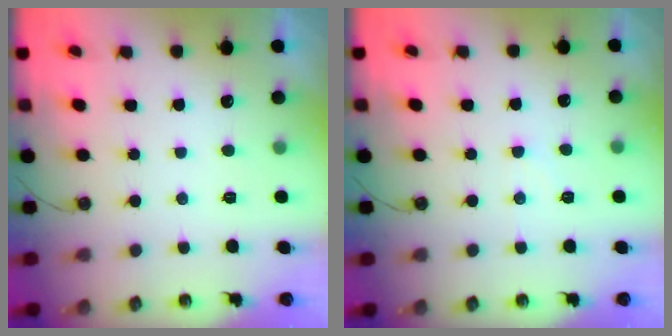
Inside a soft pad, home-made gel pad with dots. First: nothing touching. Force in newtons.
{"total": 3.9, "press": 3.8, "slide": 0.5}